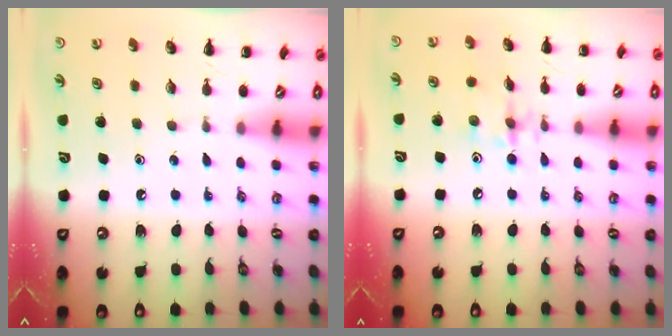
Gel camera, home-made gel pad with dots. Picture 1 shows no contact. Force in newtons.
{"total": 5.9, "press": 5.9, "slide": 0.6}